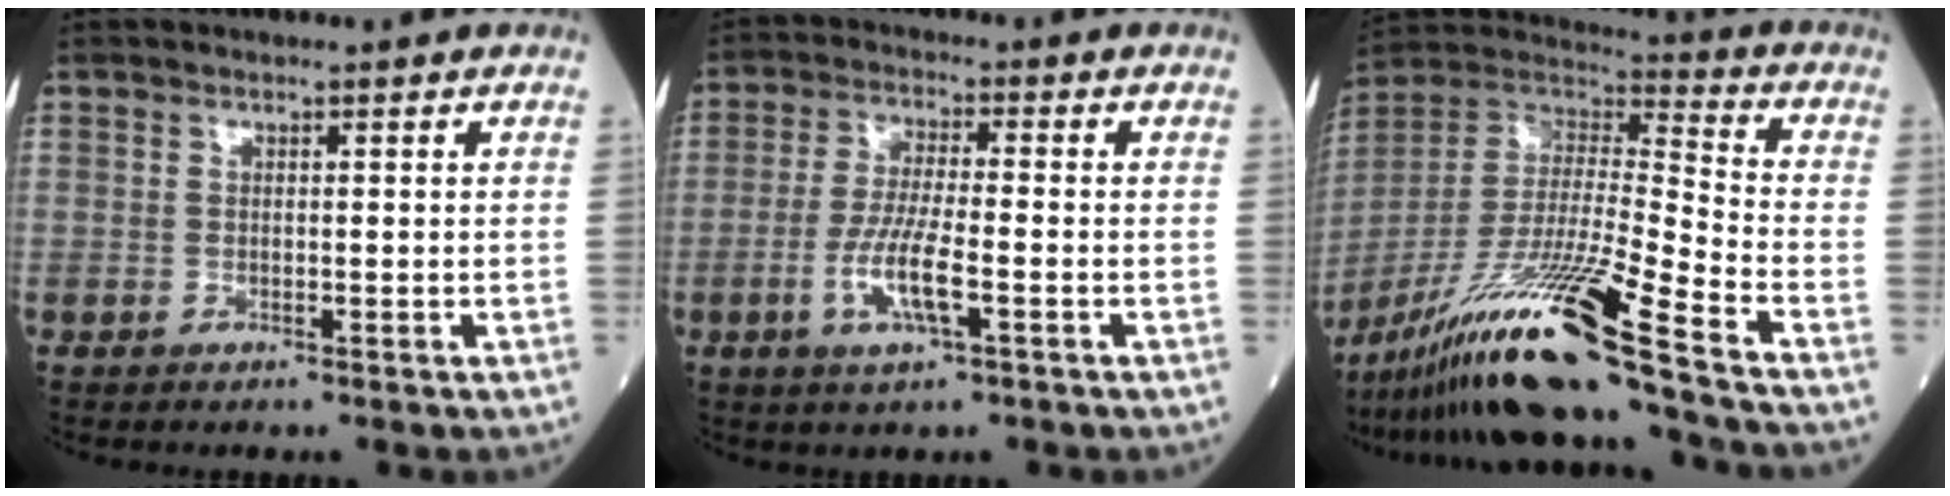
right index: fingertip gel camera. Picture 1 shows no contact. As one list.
[{"total": 7.3, "force": [-2.5, 1.0, 6.8], "torque": [-0.141, -0.007, -0.046]}, {"total": 22.9, "force": [-16.9, -1.9, 15.4], "torque": [-0.320, -0.040, -0.314]}]